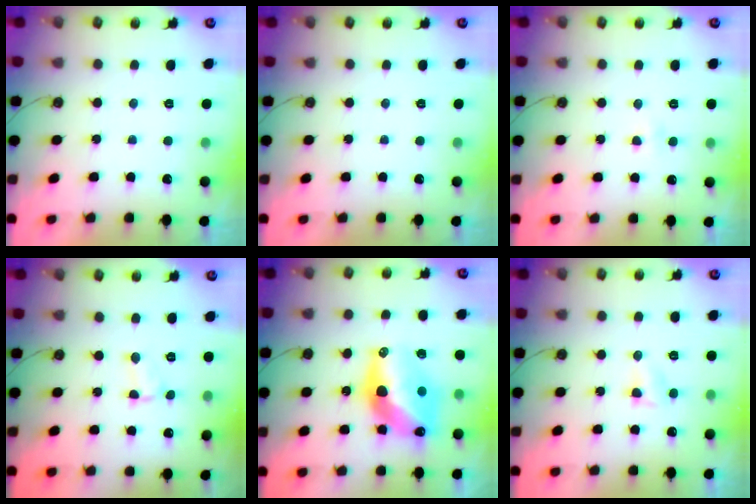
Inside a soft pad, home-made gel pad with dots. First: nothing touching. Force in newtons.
{"total": 0.0}
{"total": 2.9, "press": 2.8, "slide": 0.5}
{"total": 1.7, "press": 1.7, "slide": 0.2}
{"total": 16.6, "press": 16.5, "slide": 1.4}
{"total": 3.8, "press": 3.8, "slide": 0.6}